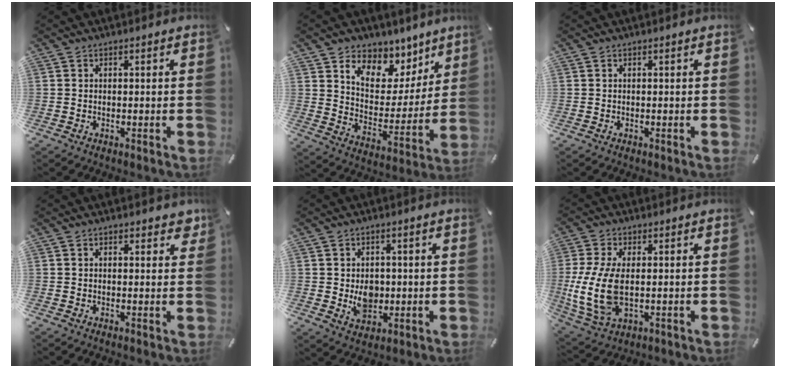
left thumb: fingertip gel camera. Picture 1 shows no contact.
{"total": 9.5, "force": [6.6, 6.6, 1.6], "torque": [-0.022, -0.079, 0.120]}
{"total": 0.0}
{"total": 2.3, "force": [1.4, 1.1, 1.5], "torque": [-0.016, -0.003, 0.020]}
{"total": 6.3, "force": [-0.3, 5.3, 3.4], "torque": [-0.040, -0.005, -0.005]}
{"total": 11.9, "force": [-0.2, 6.5, 9.9], "torque": [-0.228, -0.014, -0.001]}